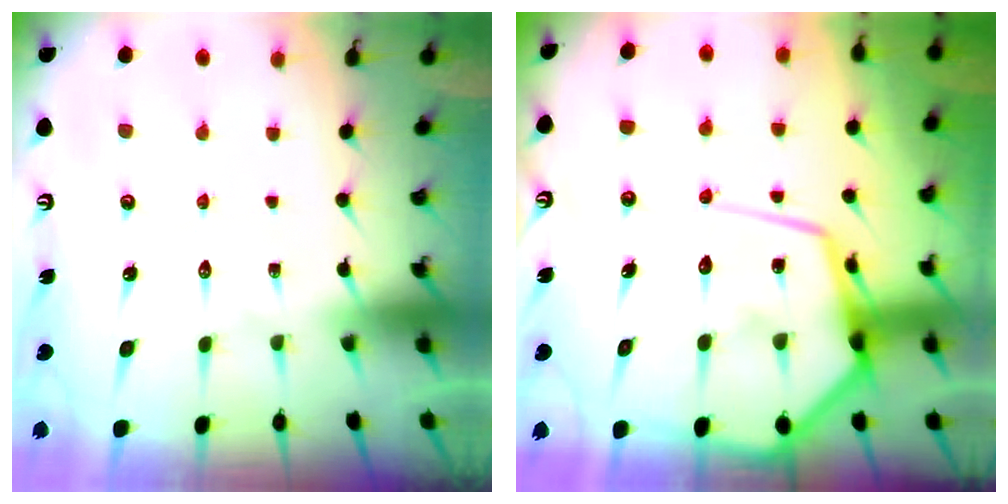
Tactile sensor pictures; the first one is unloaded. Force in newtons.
{"total": 15.1, "press": 15.0, "slide": 1.5}